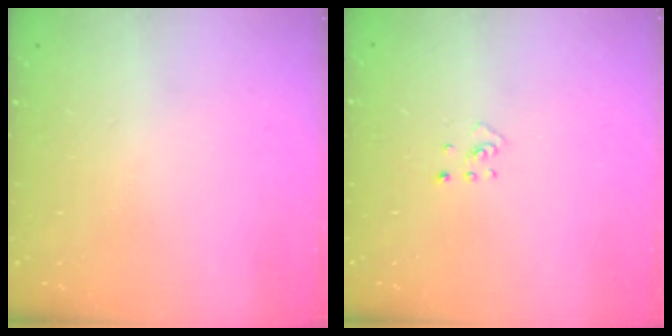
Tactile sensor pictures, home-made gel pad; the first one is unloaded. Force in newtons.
{"total": 2.5, "press": 2.4, "slide": 0.5}